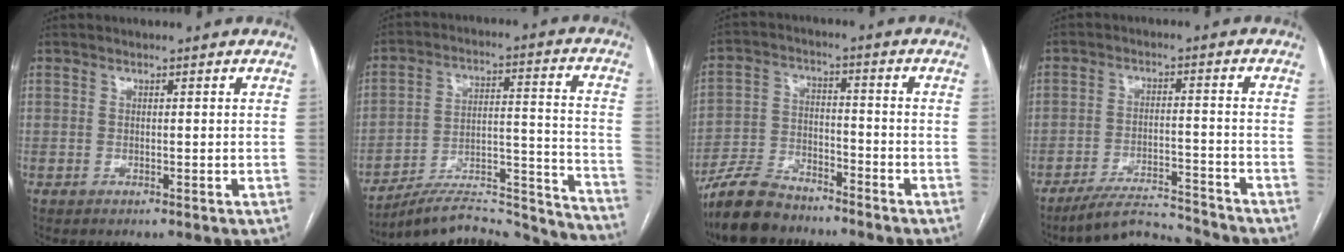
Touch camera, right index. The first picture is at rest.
{"total": 24.4, "force": [-23.4, 2.9, 6.2], "torque": [-0.043, 0.041, -0.333]}
{"total": 9.5, "force": [-8.2, 3.3, 3.4], "torque": [-0.078, -0.007, -0.158]}
{"total": 7.8, "force": [-7.8, -0.2, 0.3], "torque": [-0.002, 0.008, -0.135]}